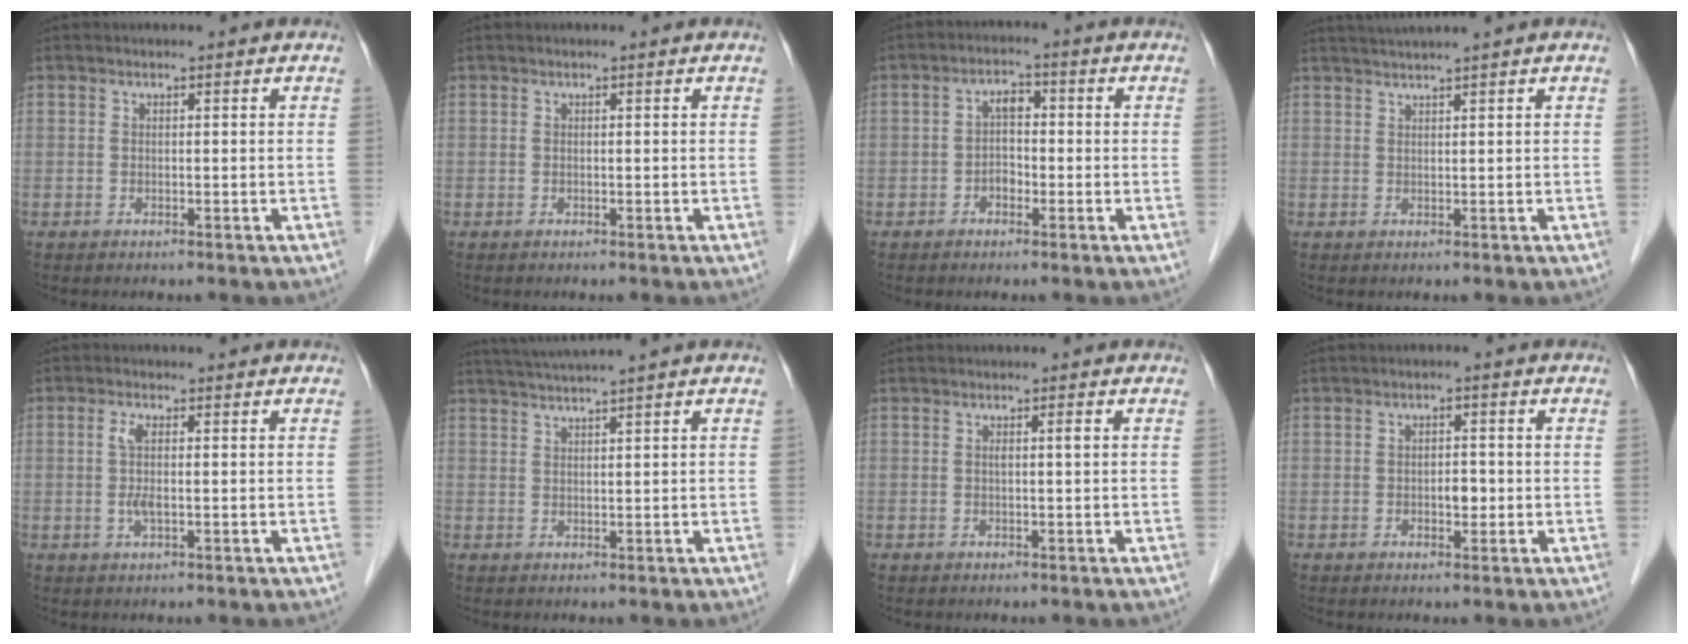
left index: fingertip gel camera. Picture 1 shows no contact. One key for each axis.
{"total": 0.0}
{"total": 3.2, "fx": -0.9, "fy": 2.2, "fz": 2.1, "tx": -0.038, "ty": 0.017, "tz": -0.019}
{"total": 3.3, "fx": 2.8, "fy": -1.1, "fz": 1.3, "tx": -0.020, "ty": 0.015, "tz": 0.056}
{"total": 2.8, "fx": 0.1, "fy": 0.6, "fz": 2.7, "tx": -0.061, "ty": -0.001, "tz": 0.000}
{"total": 4.9, "fx": 4.2, "fy": -1.4, "fz": 2.1, "tx": -0.038, "ty": 0.016, "tz": 0.079}
{"total": 1.0, "fx": 0.1, "fy": -0.2, "fz": 0.9, "tx": -0.016, "ty": 0.002, "tz": 0.000}
{"total": 2.3, "fx": -0.4, "fy": 1.3, "fz": 1.8, "tx": -0.026, "ty": 0.003, "tz": -0.005}